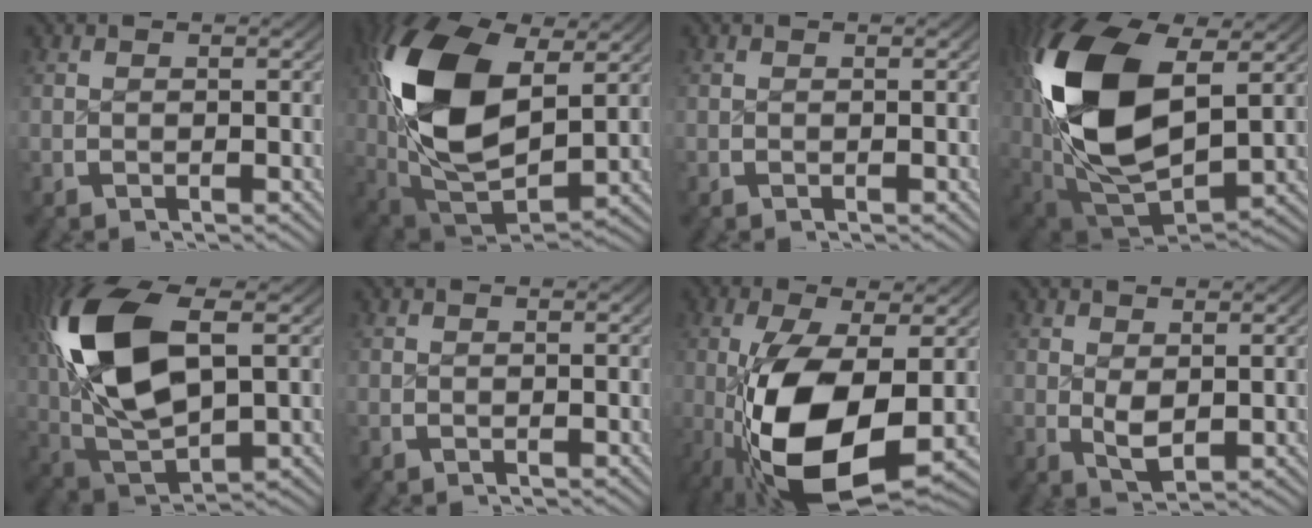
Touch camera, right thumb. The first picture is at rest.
{"total": 17.0, "force": [1.4, 10.7, 13.1], "torque": [-0.314, -0.060, 0.054]}
{"total": 0.0}
{"total": 18.5, "force": [1.3, 11.2, 14.7], "torque": [-0.352, -0.053, 0.055]}
{"total": 14.5, "force": [1.8, 8.1, 11.8], "torque": [-0.281, -0.020, 0.052]}
{"total": 0.0}
{"total": 14.1, "force": [-1.6, 7.3, 12.0], "torque": [-0.251, -0.052, 0.006]}
{"total": 2.5, "force": [0.8, 1.4, 1.9], "torque": [-0.041, -0.012, 0.024]}